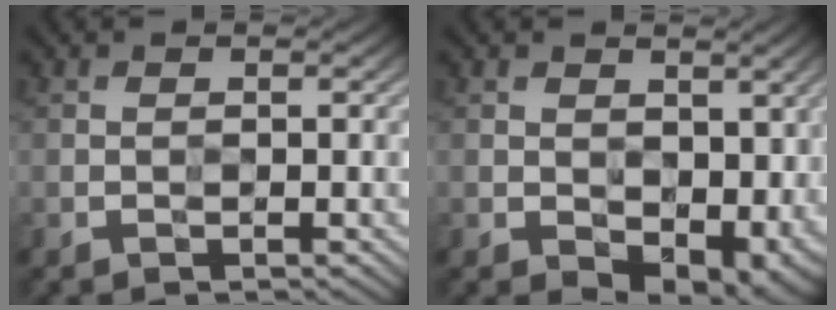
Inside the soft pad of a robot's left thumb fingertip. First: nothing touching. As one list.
[{"total": 6.2, "force": [-0.2, 4.3, 4.5], "torque": [-0.071, -0.022, 0.000]}]